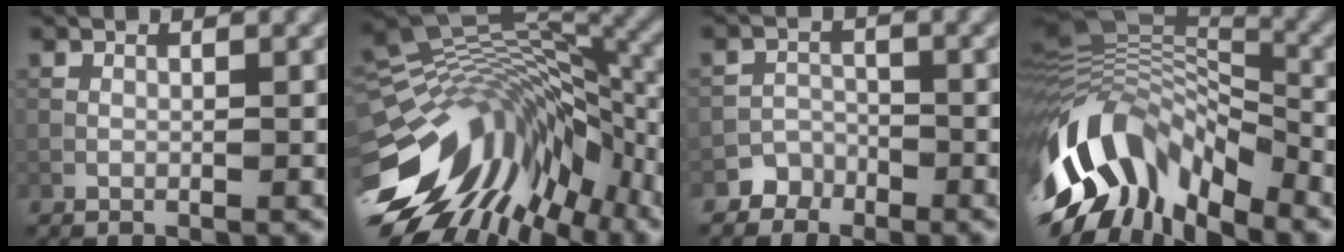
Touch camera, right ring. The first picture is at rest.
{"total": 15.8, "force": [-6.5, 8.5, 11.6], "torque": [-0.220, 0.000, -0.114]}
{"total": 2.5, "force": [-2.0, 1.6, -0.3], "torque": [0.026, 0.008, -0.030]}
{"total": 13.7, "force": [-6.2, 7.6, 9.6], "torque": [-0.200, 0.019, -0.116]}